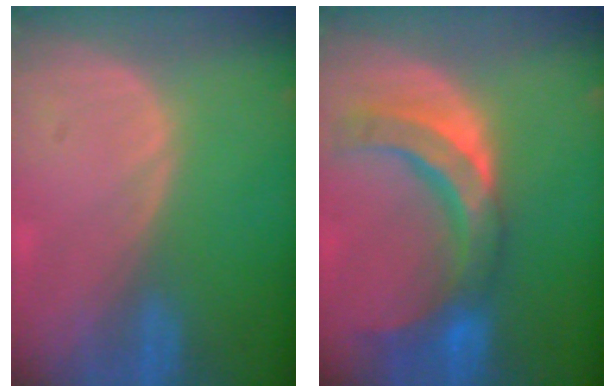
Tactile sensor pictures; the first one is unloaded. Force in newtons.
{"total": 10.3, "press": 9.3, "slide": 4.4}